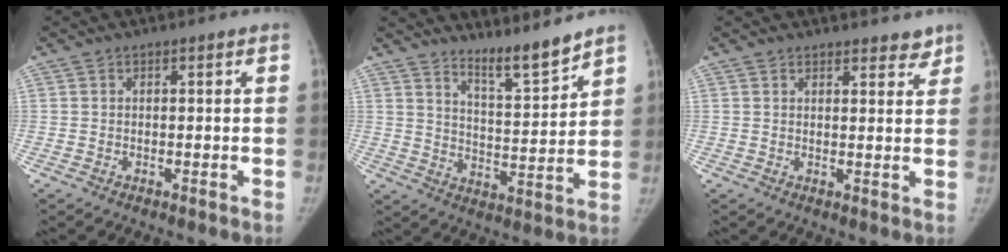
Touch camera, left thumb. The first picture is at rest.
{"total": 7.8, "force": [7.1, 0.4, 3.3], "torque": [-0.049, -0.068, 0.124]}
{"total": 3.4, "force": [2.9, 1.5, 0.8], "torque": [0.016, -0.019, 0.031]}